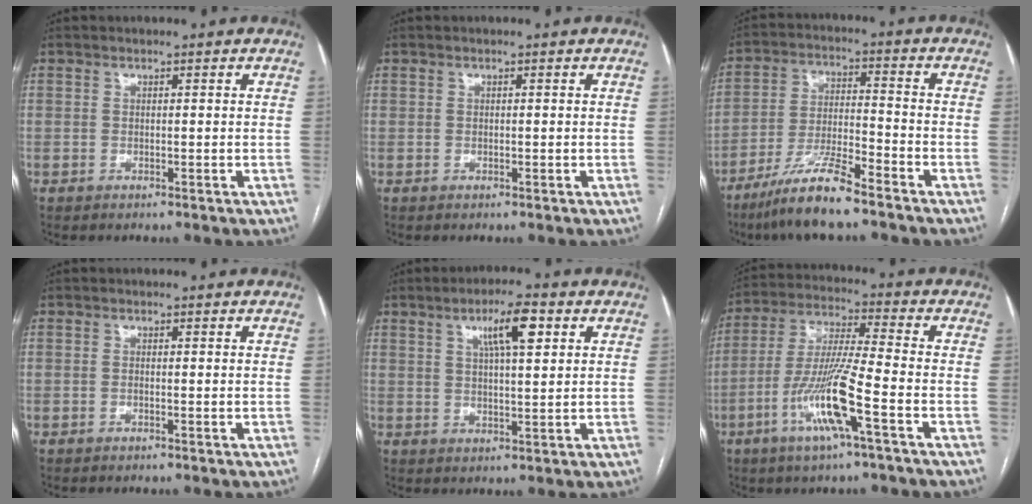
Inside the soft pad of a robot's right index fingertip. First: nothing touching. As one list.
[{"total": 0.0}, {"total": 10.3, "force": [-7.8, 0.5, 6.7], "torque": [-0.131, -0.023, -0.146]}, {"total": 0.0}, {"total": 7.2, "force": [3.2, 1.4, 6.3], "torque": [-0.110, 0.009, 0.053]}, {"total": 12.1, "force": [-4.9, -0.1, 11.1], "torque": [-0.225, -0.007, -0.097]}]